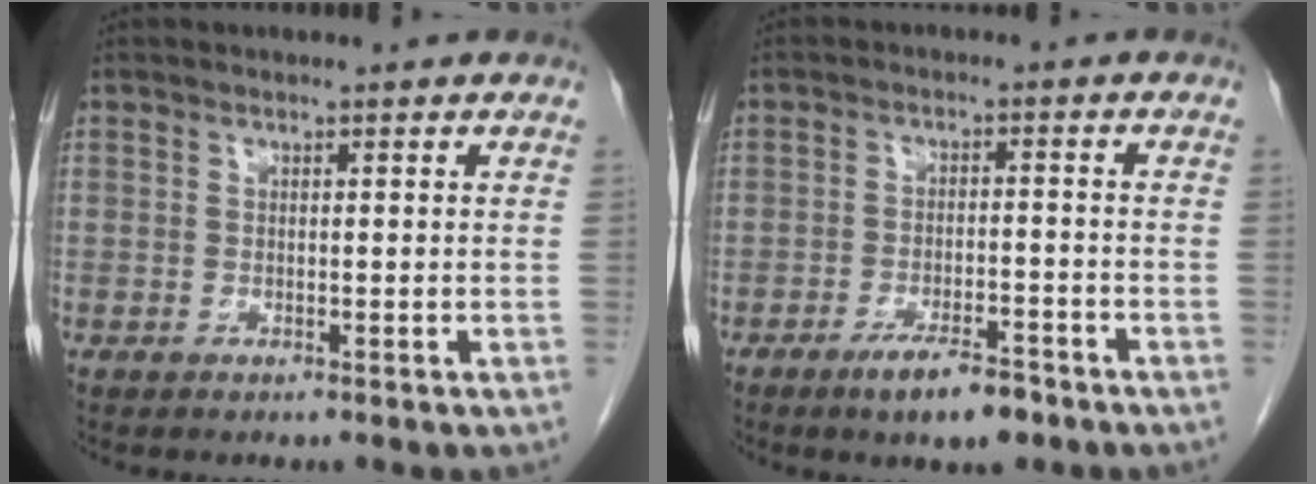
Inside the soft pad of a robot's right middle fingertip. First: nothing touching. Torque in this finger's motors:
{"motor_torque": [1.28, -0.86, 0.41, 0.09]}